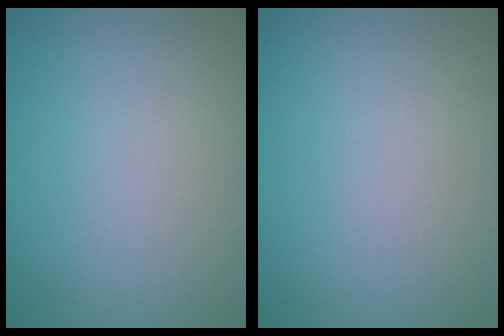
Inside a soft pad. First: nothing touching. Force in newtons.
{"total": 0.0}